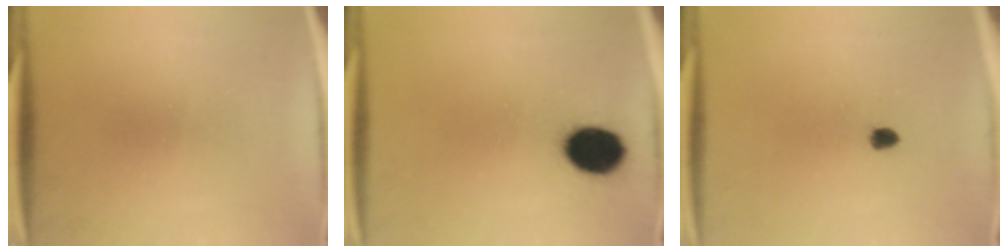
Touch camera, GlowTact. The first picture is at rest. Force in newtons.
{"total": 11.0}
{"total": 1.5}